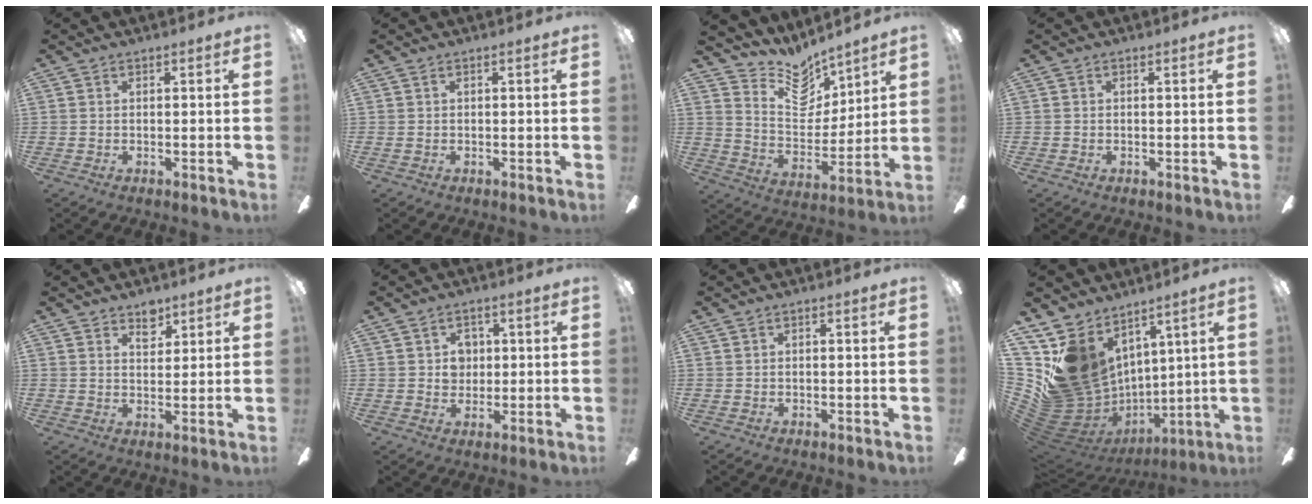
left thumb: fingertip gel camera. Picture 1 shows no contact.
{"total": 0.8, "force": [-0.1, 0.2, 0.8], "torque": [-0.014, 0.001, -0.002]}
{"total": 11.9, "force": [9.7, 5.8, 3.6], "torque": [-0.067, -0.072, 0.185]}
{"total": 0.0}
{"total": 4.8, "force": [3.6, 2.6, 1.8], "torque": [-0.011, -0.018, 0.062]}
{"total": 4.2, "force": [0.8, 3.8, 1.6], "torque": [-0.018, 0.002, 0.008]}
{"total": 0.0}
{"total": 17.0, "force": [5.4, 14.6, 6.9], "torque": [-0.157, -0.059, 0.123]}